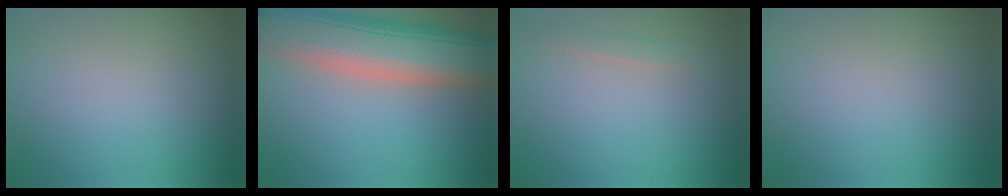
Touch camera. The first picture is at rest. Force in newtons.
{"total": 12.0, "press": 11.9, "slide": 1.0}
{"total": 0.8, "press": 0.8, "slide": 0.1}
{"total": 0.0}